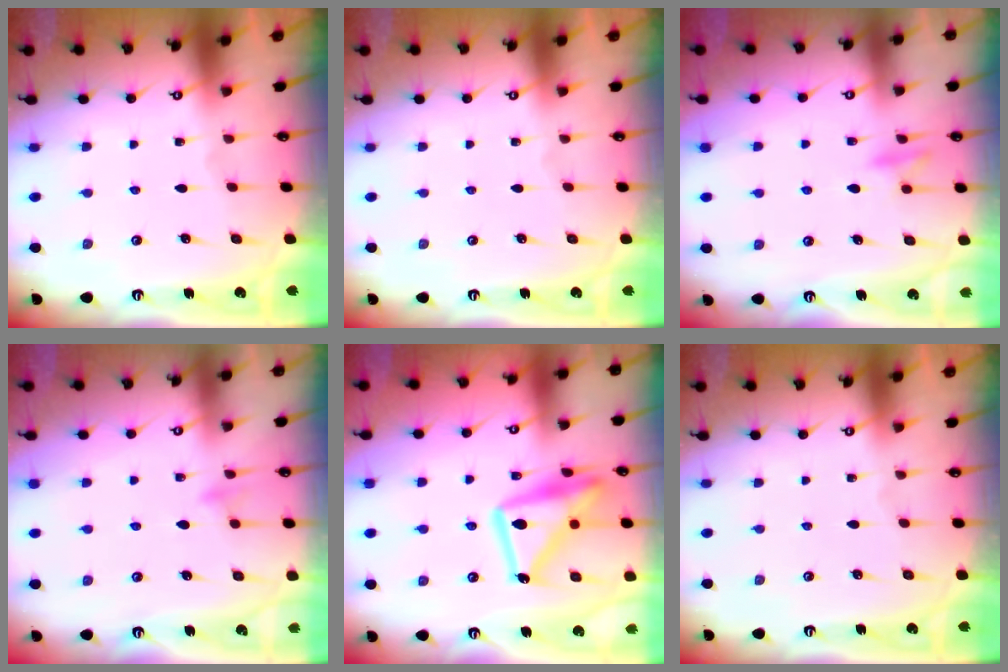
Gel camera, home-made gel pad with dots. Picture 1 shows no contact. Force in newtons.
{"total": 0.0}
{"total": 8.9, "press": 8.9, "slide": 0.9}
{"total": 7.3, "press": 7.2, "slide": 0.7}
{"total": 16.6, "press": 16.5, "slide": 1.2}
{"total": 0.0}